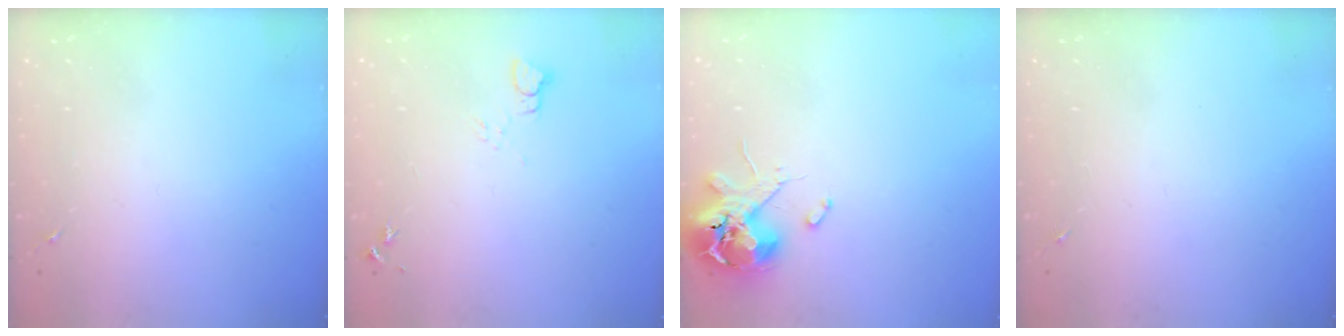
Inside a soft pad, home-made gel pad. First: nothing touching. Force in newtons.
{"total": 3.5, "press": 3.5, "slide": 0.4}
{"total": 10.7, "press": 10.6, "slide": 1.6}
{"total": 0.0}